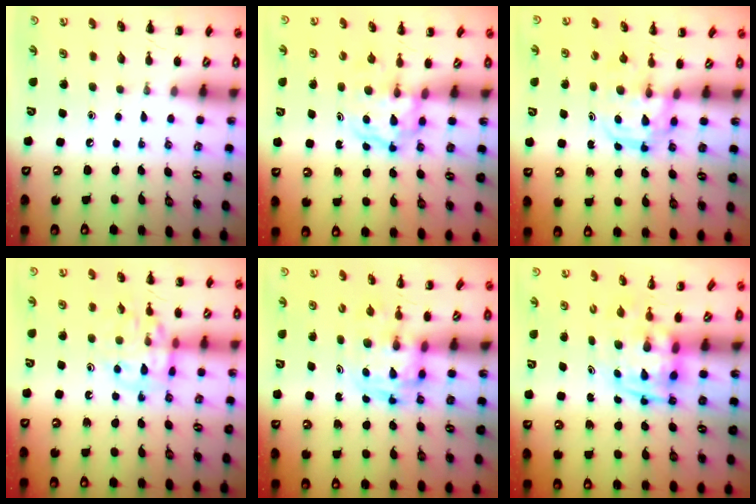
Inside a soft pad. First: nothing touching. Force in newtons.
{"total": 3.9, "press": 3.9, "slide": 0.5}
{"total": 3.2, "press": 3.1, "slide": 0.4}
{"total": 11.6, "press": 11.5, "slide": 1.5}
{"total": 3.4, "press": 3.4, "slide": 0.6}
{"total": 3.5, "press": 3.4, "slide": 0.9}